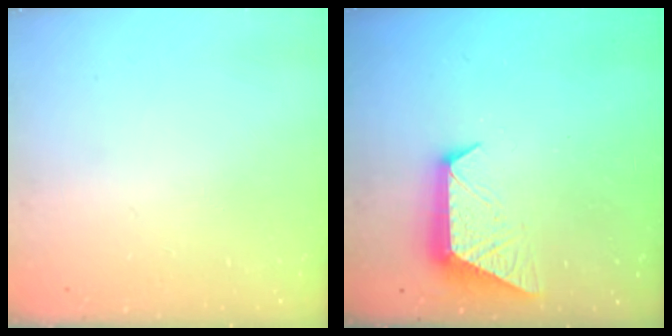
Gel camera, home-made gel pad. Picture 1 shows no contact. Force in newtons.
{"total": 11.0, "press": 11.0, "slide": 0.8}